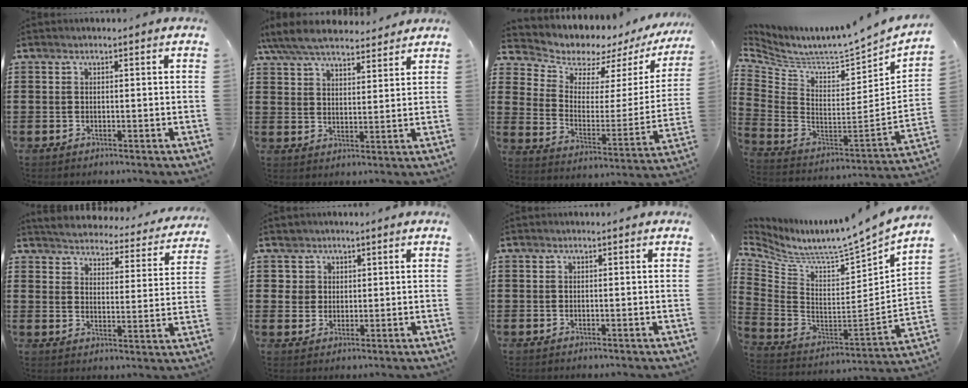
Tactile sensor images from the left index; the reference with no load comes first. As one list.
[{"total": 7.0, "force": [6.3, 1.7, 2.6], "torque": [-0.072, -0.017, 0.116]}, {"total": 5.5, "force": [5.1, 2.0, 0.3], "torque": [-0.037, -0.051, 0.085]}, {"total": 3.5, "force": [3.4, 0.0, 1.0], "torque": [-0.047, -0.055, 0.049]}, {"total": 3.9, "force": [3.9, -0.2, 0.1], "torque": [-0.028, -0.035, 0.062]}, {"total": 3.6, "force": [1.7, 3.1, 0.0], "torque": [-0.009, 0.008, 0.029]}, {"total": 0.0}, {"total": 5.2, "force": [4.7, 0.4, 2.1], "torque": [-0.060, -0.058, 0.067]}]